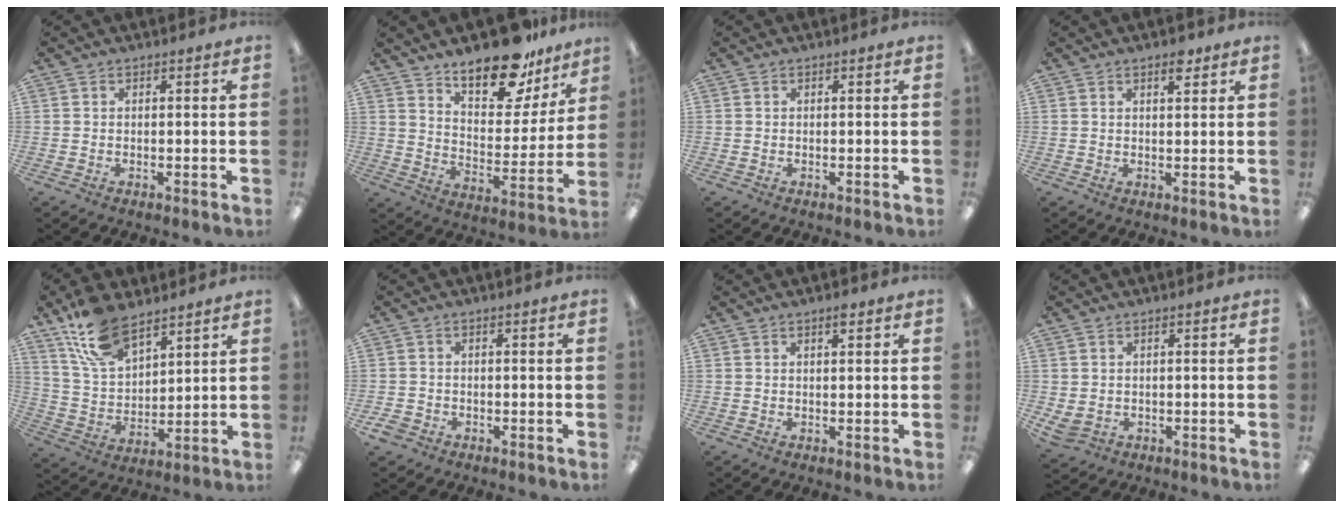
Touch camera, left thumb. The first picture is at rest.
{"total": 17.4, "force": [14.1, 6.8, 7.7], "torque": [-0.114, -0.099, 0.243]}
{"total": 0.0}
{"total": 3.1, "force": [2.3, 1.1, 1.8], "torque": [-0.016, -0.008, 0.035]}
{"total": 14.8, "force": [10.3, 7.2, 8.0], "torque": [-0.167, -0.034, 0.193]}
{"total": 2.2, "force": [-1.2, 1.7, 0.7], "torque": [-0.016, 0.003, -0.025]}
{"total": 1.7, "force": [1.3, 0.4, 1.1], "torque": [-0.016, -0.002, 0.020]}
{"total": 3.0, "force": [0.1, 2.5, 1.6], "torque": [-0.044, -0.001, 0.001]}